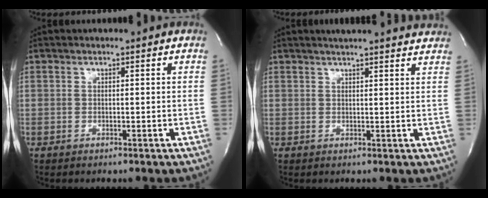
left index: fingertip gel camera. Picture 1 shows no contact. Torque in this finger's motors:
{"motor_torque": [0.02, -0.34, 0.20, 0.00]}